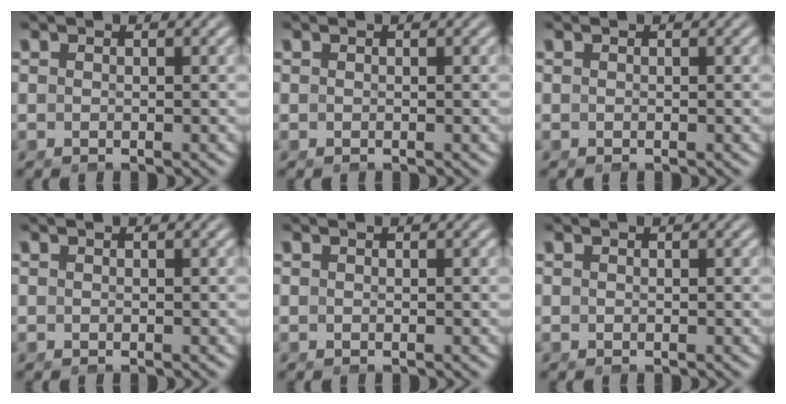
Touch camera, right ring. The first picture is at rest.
{"total": 0.0}
{"total": 0.0}
{"total": 0.0}
{"total": 0.0}
{"total": 0.0}